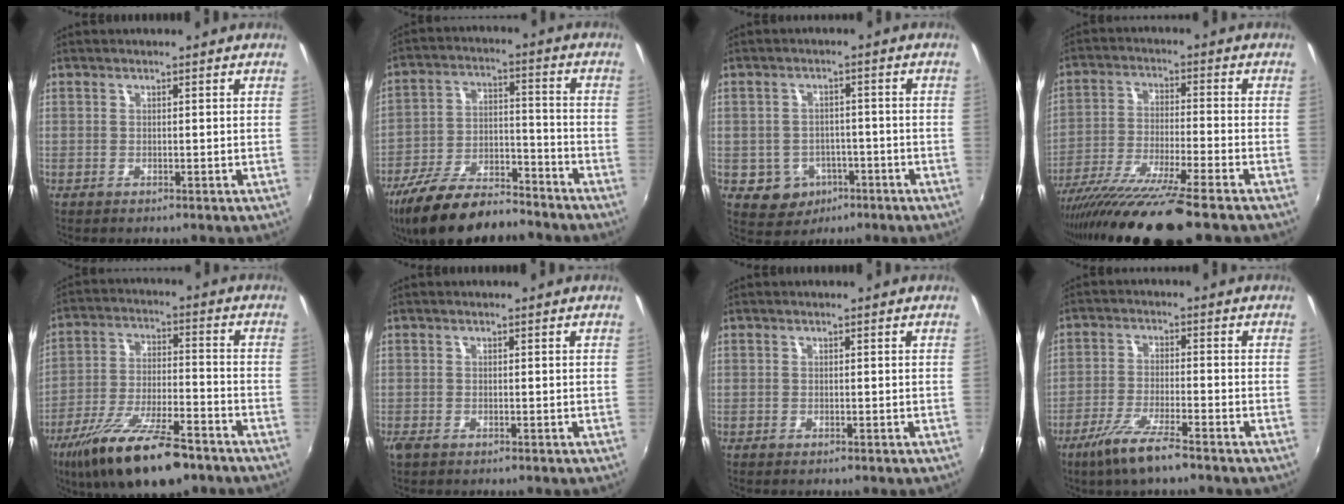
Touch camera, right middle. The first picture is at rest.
{"total": 18.4, "force": [-14.3, 6.3, 9.8], "torque": [-0.198, -0.015, -0.237]}
{"total": 6.7, "force": [-2.8, 5.8, 1.7], "torque": [-0.048, 0.010, -0.025]}
{"total": 16.3, "force": [-13.0, -0.3, 9.8], "torque": [-0.193, -0.052, -0.228]}
{"total": 18.5, "force": [-12.9, 5.6, 12.0], "torque": [-0.236, -0.035, -0.219]}
{"total": 1.3, "force": [-0.9, 0.6, 0.7], "torque": [-0.015, -0.005, -0.017]}
{"total": 0.0}
{"total": 8.3, "force": [-5.9, 0.9, 5.8], "torque": [-0.133, -0.015, -0.110]}